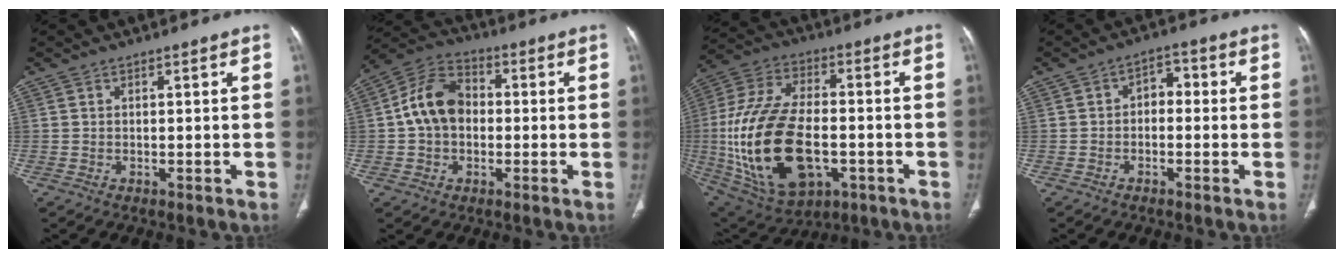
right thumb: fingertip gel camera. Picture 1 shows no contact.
{"total": 11.0, "force": [0.0, 8.2, 7.4], "torque": [-0.121, 0.030, -0.012]}
{"total": 25.6, "force": [-4.5, 14.5, 20.7], "torque": [-0.418, 0.009, -0.056]}
{"total": 4.1, "force": [-0.4, 2.8, 3.0], "torque": [-0.028, 0.022, -0.017]}